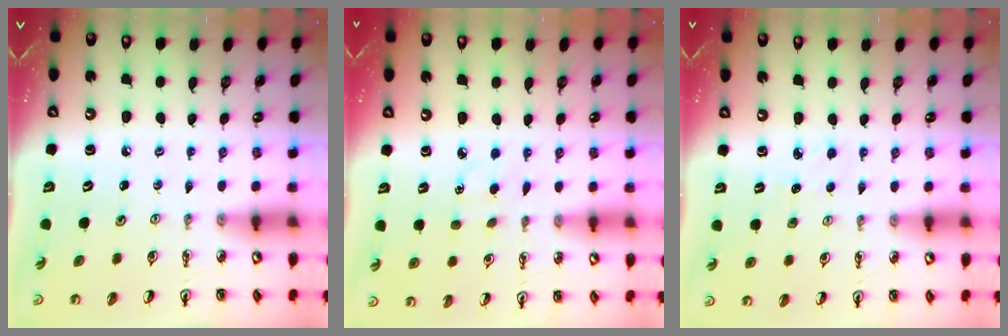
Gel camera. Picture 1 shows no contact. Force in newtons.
{"total": 2.9, "press": 2.8, "slide": 0.5}
{"total": 3.4, "press": 3.4, "slide": 0.5}